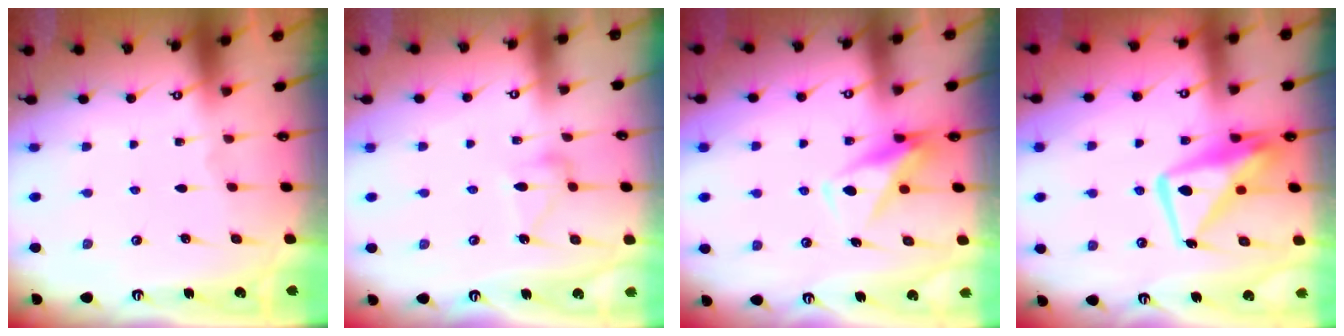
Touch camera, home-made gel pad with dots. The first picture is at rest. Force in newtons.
{"total": 9.6, "press": 9.6, "slide": 0.4}
{"total": 8.5, "press": 8.5, "slide": 0.8}
{"total": 12.1, "press": 12.0, "slide": 1.3}